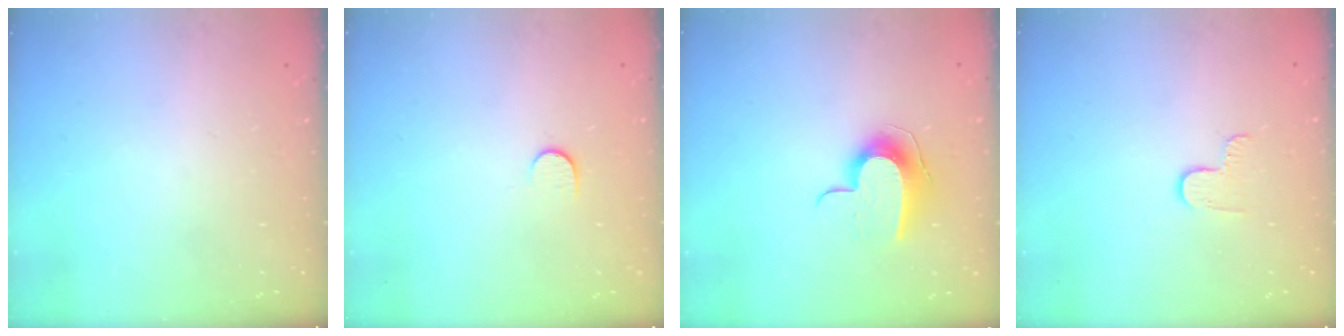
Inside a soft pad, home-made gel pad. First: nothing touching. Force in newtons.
{"total": 6.0, "press": 5.9, "slide": 0.7}
{"total": 9.7, "press": 9.7, "slide": 0.2}
{"total": 3.1, "press": 3.1, "slide": 0.4}